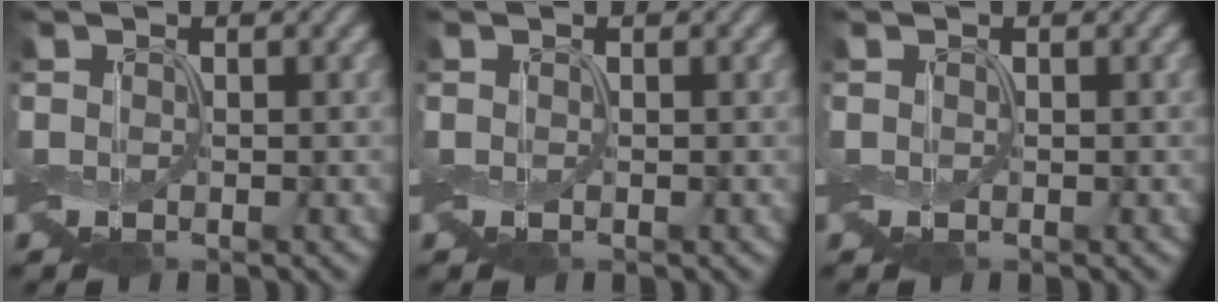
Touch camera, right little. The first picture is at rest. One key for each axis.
{"total": 0.0}
{"total": 0.0}